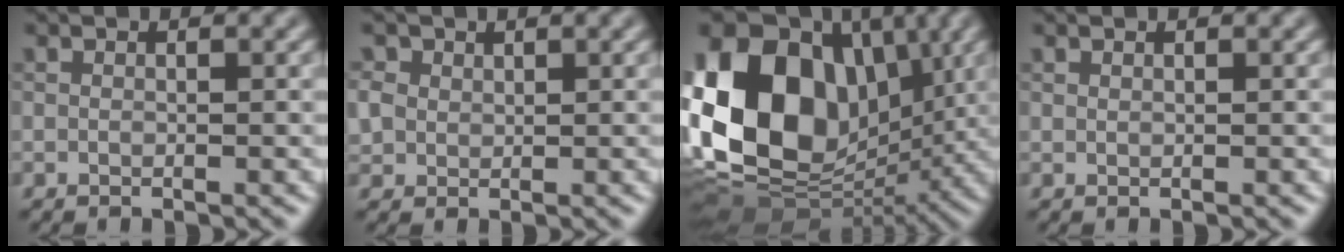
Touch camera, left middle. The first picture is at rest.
{"total": 2.0, "force": [0.7, 1.8, 0.7], "torque": [-0.018, 0.002, 0.013]}
{"total": 18.3, "force": [2.2, 13.2, 12.5], "torque": [-0.254, 0.017, 0.038]}
{"total": 0.0}